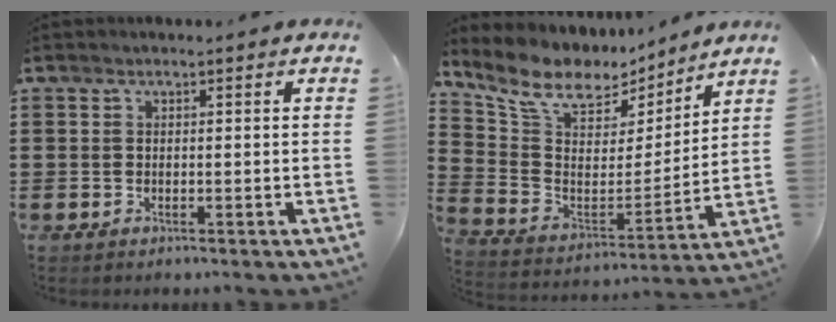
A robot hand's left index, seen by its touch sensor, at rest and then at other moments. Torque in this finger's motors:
{"motor_torque": [1.09, -1.04, 0.33, 0.20]}